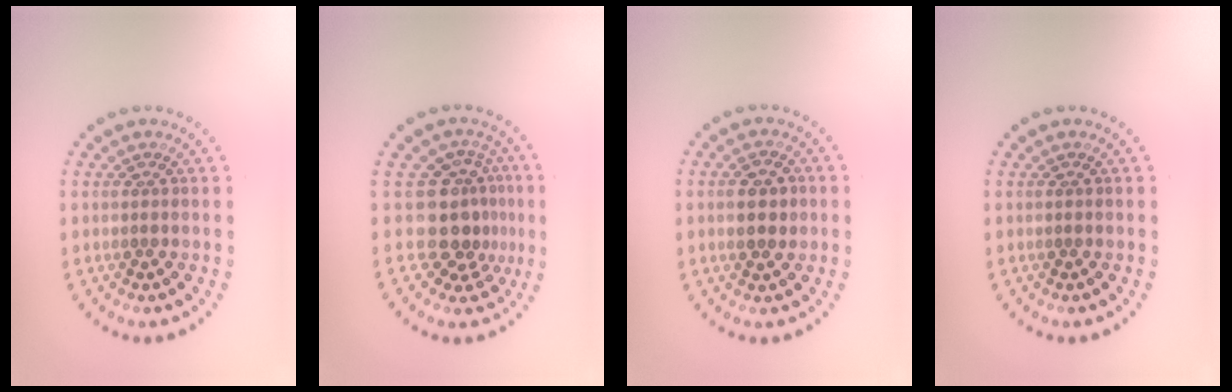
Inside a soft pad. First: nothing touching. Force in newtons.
{"total": 3.9, "press": 2.9, "slide": 2.5}
{"total": 2.8, "press": 2.8, "slide": 0.2}
{"total": 0.0}